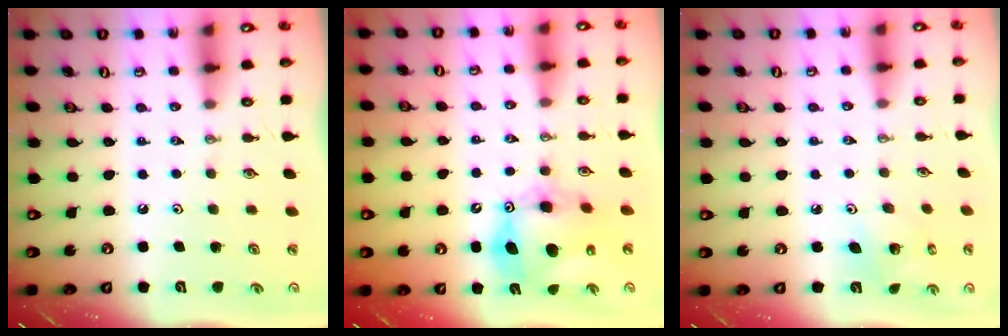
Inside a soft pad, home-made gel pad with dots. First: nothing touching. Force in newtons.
{"total": 13.4, "press": 13.3, "slide": 1.2}
{"total": 4.6, "press": 4.6, "slide": 0.3}